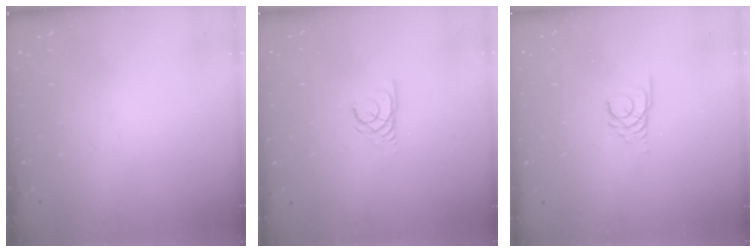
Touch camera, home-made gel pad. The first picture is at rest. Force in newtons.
{"total": 2.2, "press": 2.2, "slide": 0.3}
{"total": 3.0, "press": 2.9, "slide": 0.3}